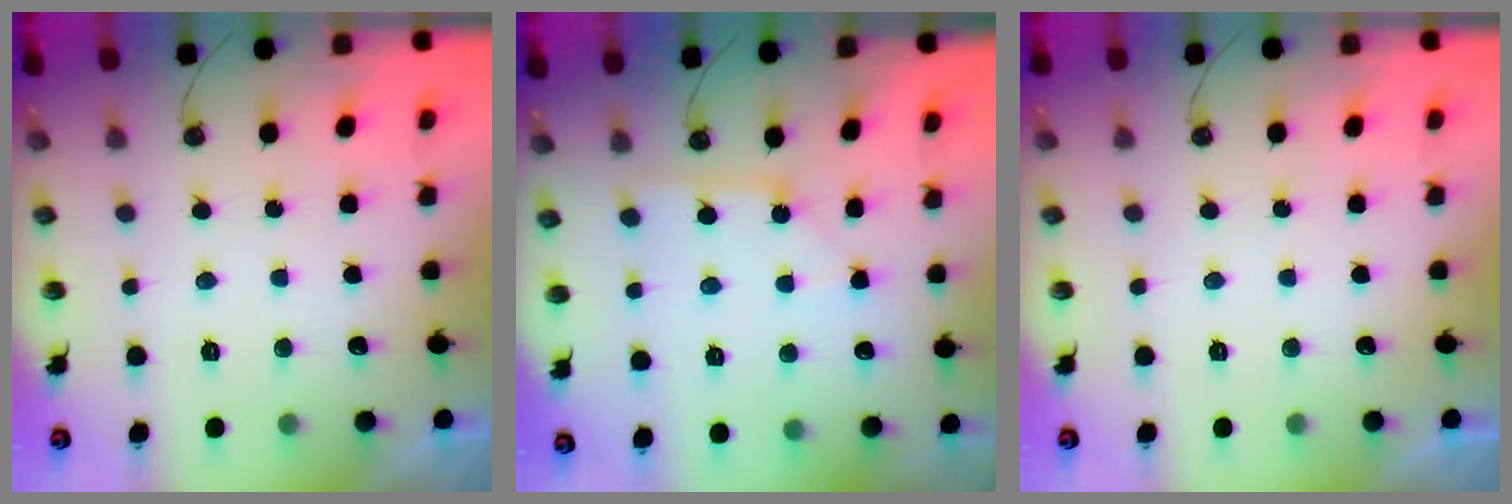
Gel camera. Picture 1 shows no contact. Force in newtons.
{"total": 2.1, "press": 2.1, "slide": 0.3}
{"total": 0.0}